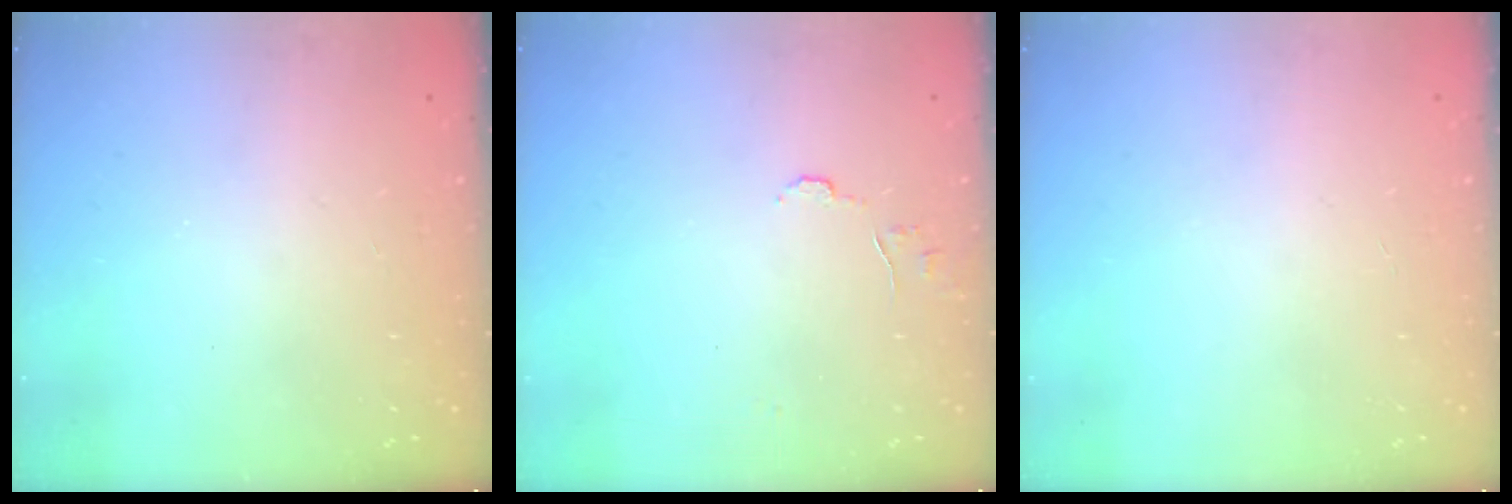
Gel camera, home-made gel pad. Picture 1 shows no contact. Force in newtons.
{"total": 5.8, "press": 5.8, "slide": 0.4}
{"total": 0.0}